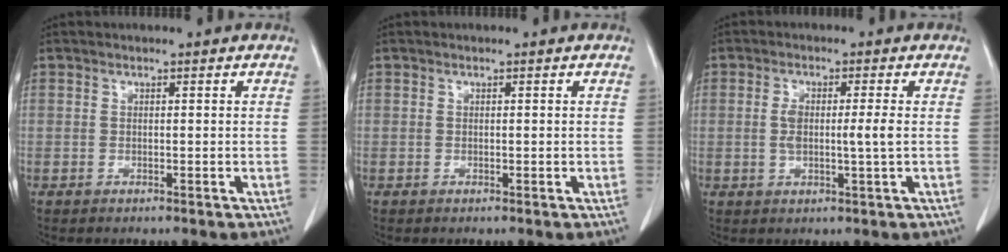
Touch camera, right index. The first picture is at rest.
{"total": 0.0}
{"total": 4.6, "force": [0.0, 0.5, 4.6], "torque": [-0.087, 0.002, 0.002]}